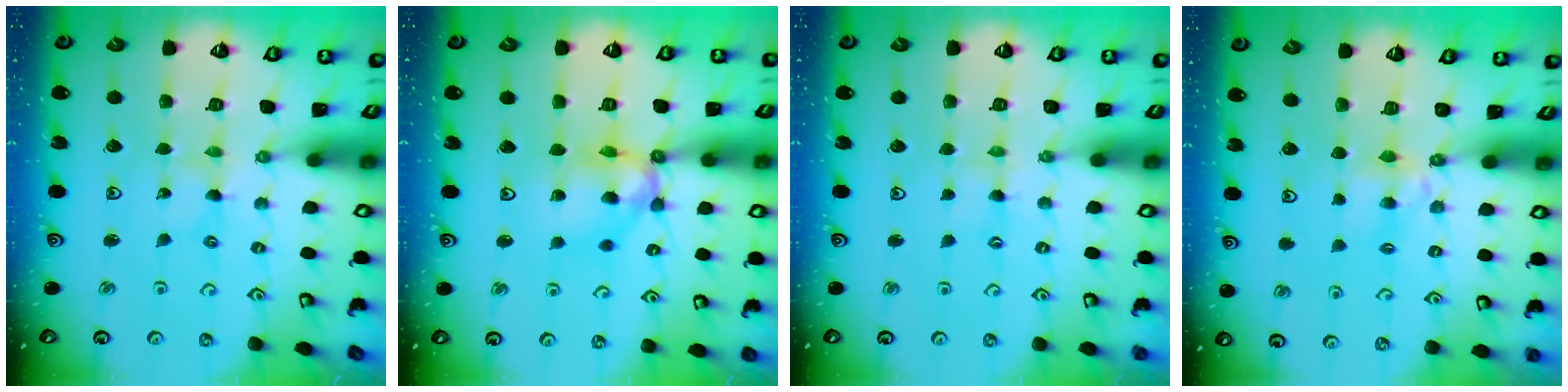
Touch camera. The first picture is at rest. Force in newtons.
{"total": 12.8, "press": 12.7, "slide": 1.5}
{"total": 1.5, "press": 1.5, "slide": 0.3}
{"total": 4.3, "press": 4.3, "slide": 0.4}